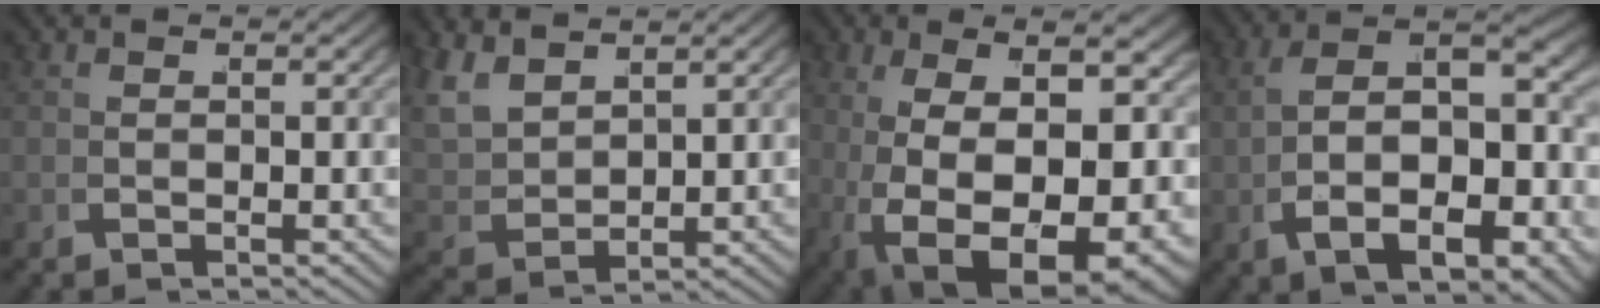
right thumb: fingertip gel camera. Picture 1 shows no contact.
{"total": 4.9, "force": [2.4, 3.2, 2.8], "torque": [-0.075, -0.008, 0.059]}
{"total": 13.1, "force": [-1.6, 7.2, 10.8], "torque": [-0.209, -0.049, 0.008]}
{"total": 11.3, "force": [-0.1, 6.4, 9.4], "torque": [-0.168, -0.025, 0.010]}